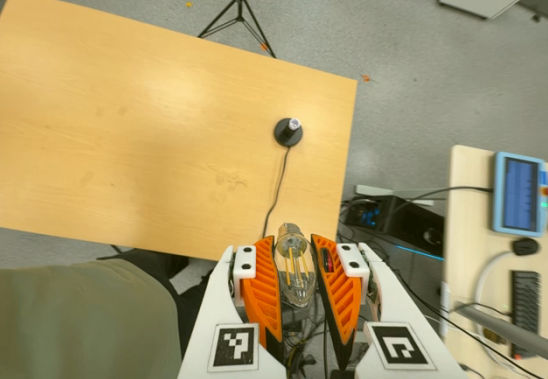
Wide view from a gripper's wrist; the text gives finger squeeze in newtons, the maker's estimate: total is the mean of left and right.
{"total": 19.6, "left": 21.7, "right": 17.5}